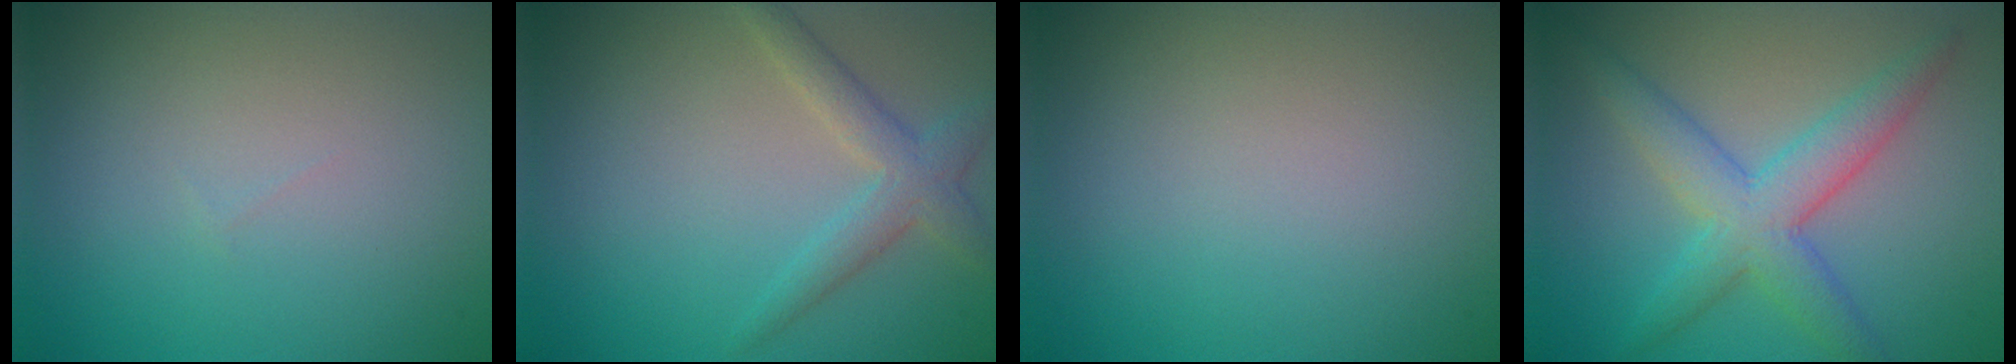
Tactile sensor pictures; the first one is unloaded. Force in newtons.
{"total": 2.8, "press": 2.8, "slide": 0.1}
{"total": 0.0}
{"total": 5.0, "press": 5.0, "slide": 0.2}